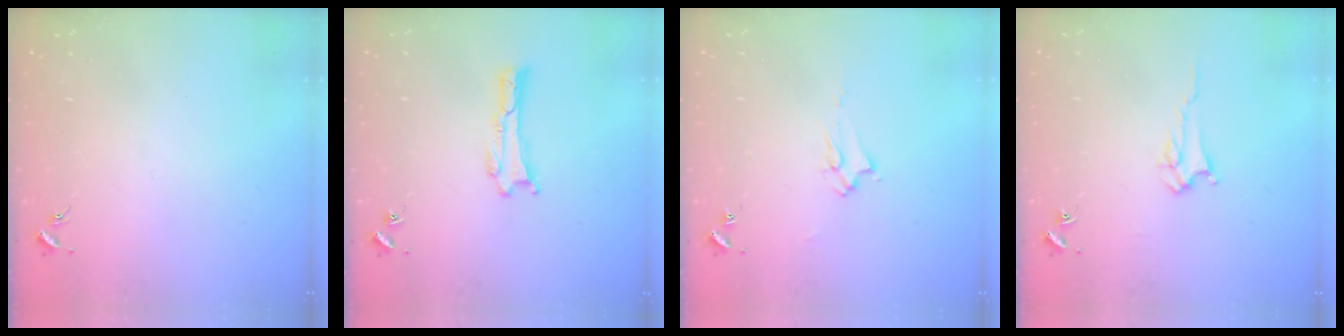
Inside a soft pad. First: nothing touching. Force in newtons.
{"total": 0.0}
{"total": 1.9, "press": 1.9, "slide": 0.3}
{"total": 2.8, "press": 2.8, "slide": 0.4}